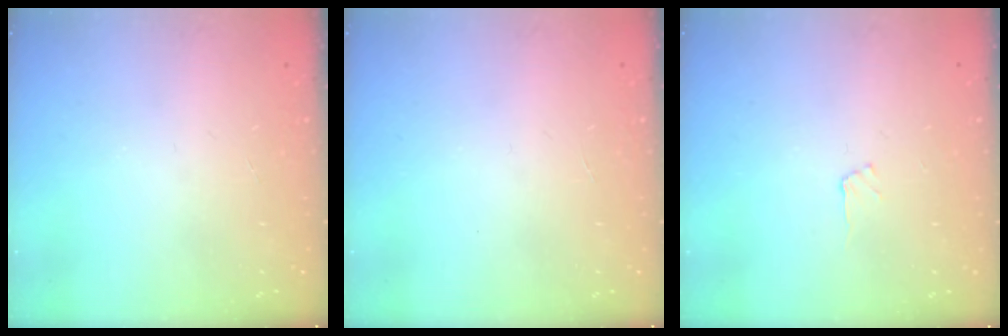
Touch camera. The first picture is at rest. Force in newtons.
{"total": 0.0}
{"total": 3.9, "press": 3.8, "slide": 0.5}